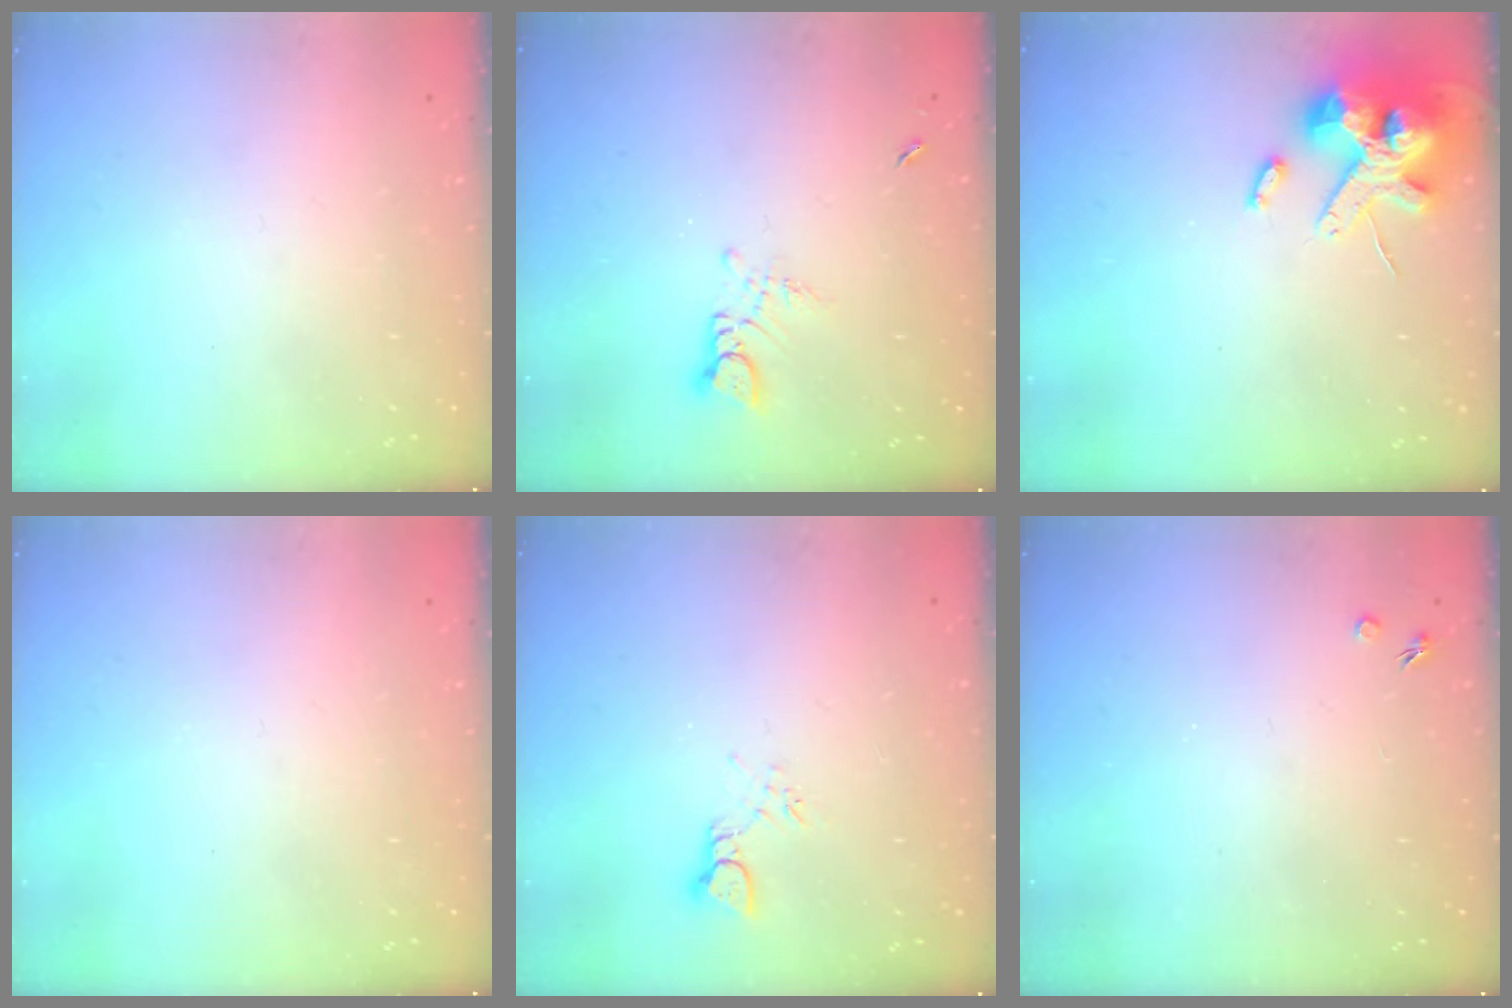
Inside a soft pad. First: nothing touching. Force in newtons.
{"total": 2.7, "press": 2.7, "slide": 0.3}
{"total": 16.4, "press": 16.2, "slide": 2.4}
{"total": 0.0}
{"total": 2.6, "press": 2.6, "slide": 0.2}
{"total": 1.7, "press": 1.7, "slide": 0.3}